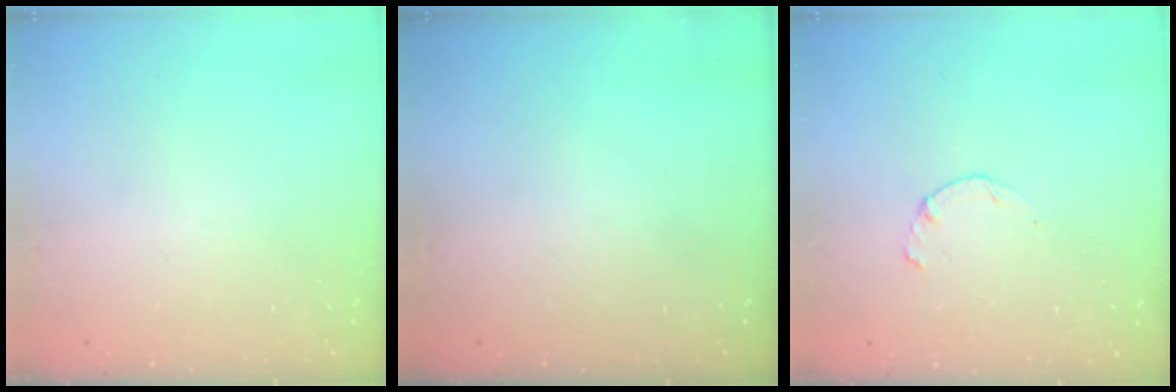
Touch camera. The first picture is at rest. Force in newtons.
{"total": 0.0}
{"total": 0.9, "press": 0.8, "slide": 0.3}